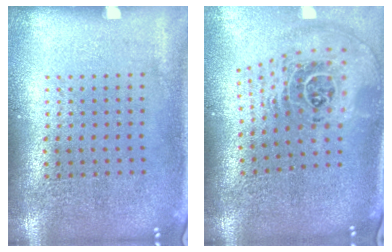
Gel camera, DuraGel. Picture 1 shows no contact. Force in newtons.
{"total": 2.6, "press": 1.9, "slide": 1.8}